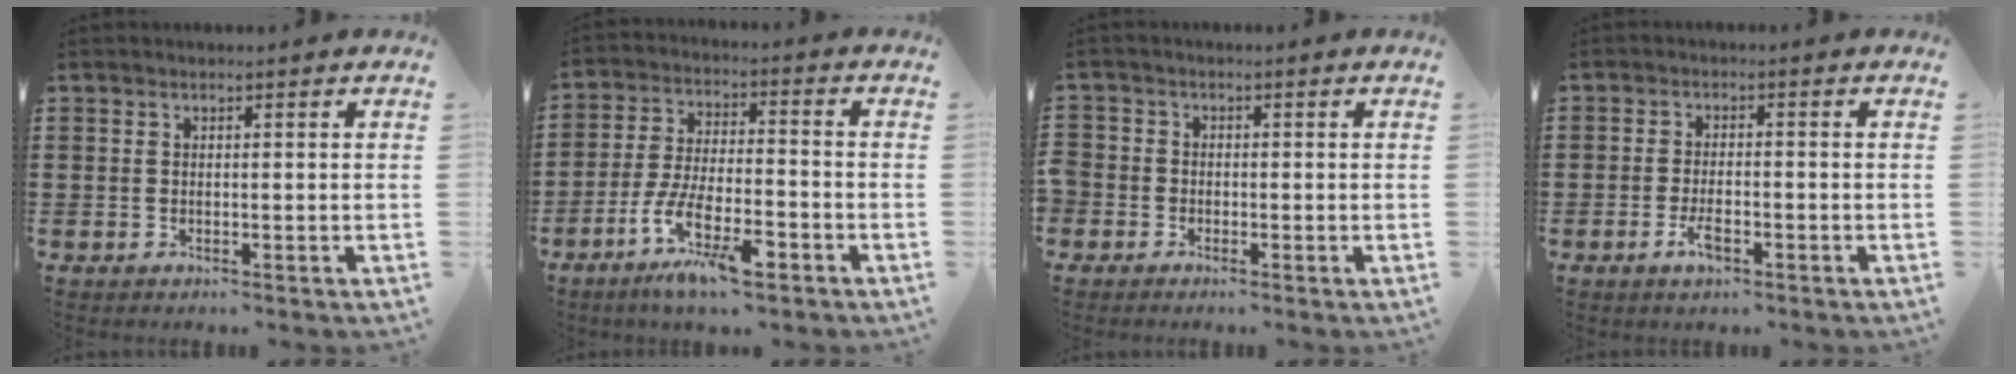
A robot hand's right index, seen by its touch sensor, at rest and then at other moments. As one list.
[{"total": 10.9, "force": [-6.2, 3.1, 8.4], "torque": [-0.177, -0.001, -0.117]}, {"total": 1.4, "force": [-1.0, 1.0, 0.1], "torque": [-0.006, 0.001, -0.022]}, {"total": 3.3, "force": [-1.5, 1.1, 2.7], "torque": [-0.052, -0.002, -0.028]}]